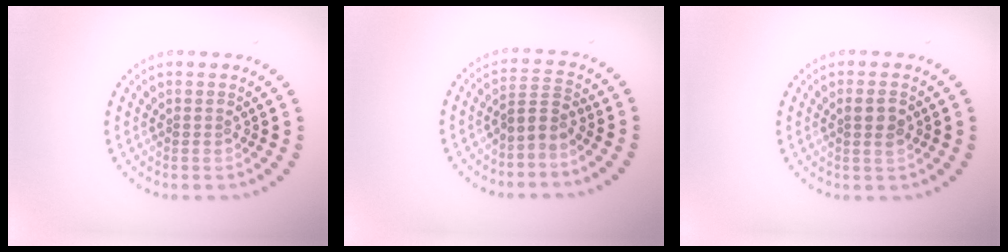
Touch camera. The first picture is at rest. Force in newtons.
{"total": 2.2, "press": 1.4, "slide": 1.7}
{"total": 1.7, "press": 1.6, "slide": 0.5}